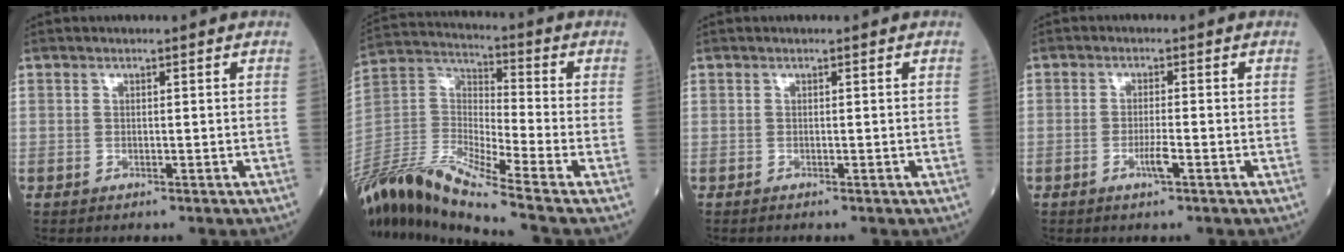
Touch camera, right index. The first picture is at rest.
{"total": 18.9, "force": [-15.3, -0.8, 11.0], "torque": [-0.238, -0.013, -0.296]}
{"total": 1.9, "force": [-1.5, -0.2, 1.2], "torque": [-0.006, 0.006, -0.005]}
{"total": 2.4, "force": [-1.1, 0.0, 2.1], "torque": [-0.046, -0.002, -0.019]}